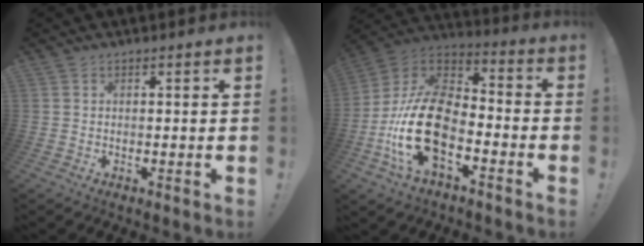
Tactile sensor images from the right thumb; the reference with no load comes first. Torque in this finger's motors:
{"motor_torque": [2.53, 2.48, 2.33, -0.44, 0.96]}